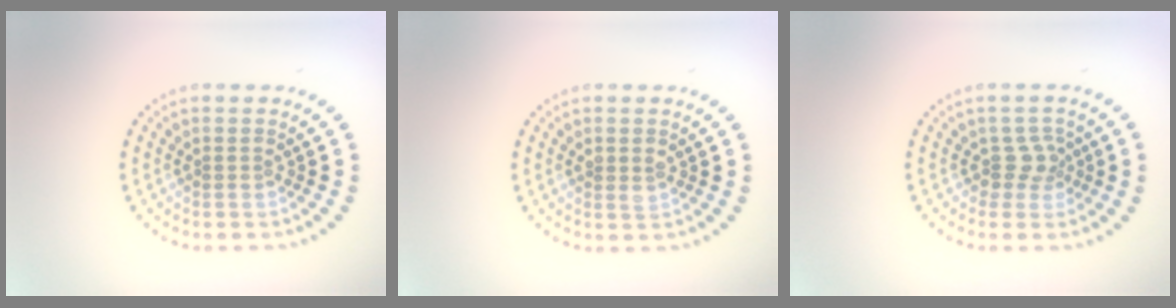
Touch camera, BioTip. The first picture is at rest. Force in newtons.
{"total": 1.1, "press": 1.1, "slide": 0.1}
{"total": 1.9, "press": 1.4, "slide": 1.3}